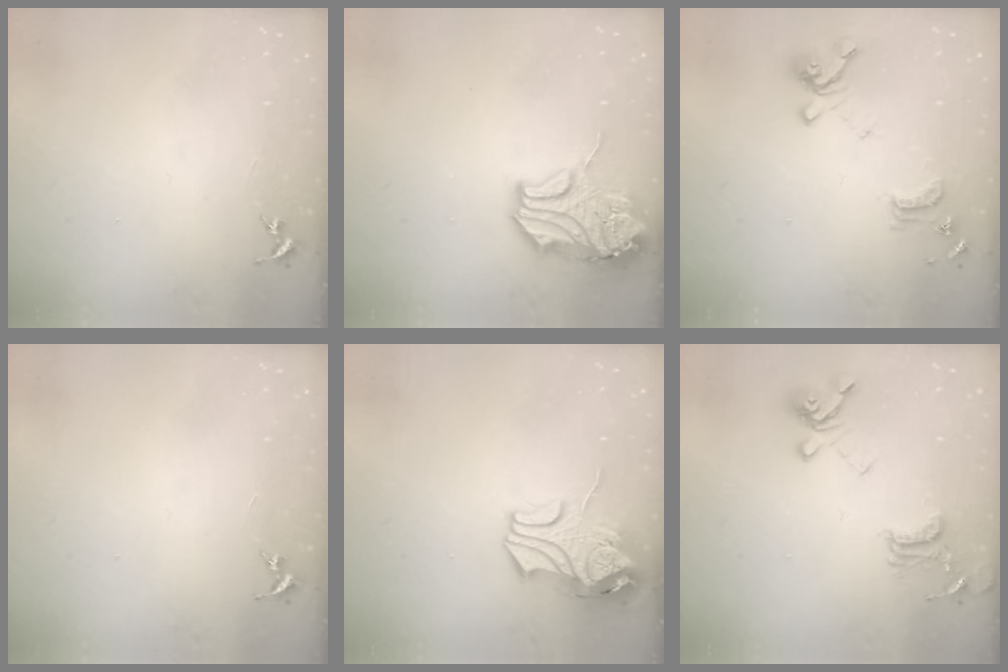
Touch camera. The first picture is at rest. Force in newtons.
{"total": 16.7, "press": 16.6, "slide": 1.9}
{"total": 14.3, "press": 14.2, "slide": 1.4}
{"total": 0.0}
{"total": 10.9, "press": 10.8, "slide": 1.6}
{"total": 16.5, "press": 16.4, "slide": 1.6}